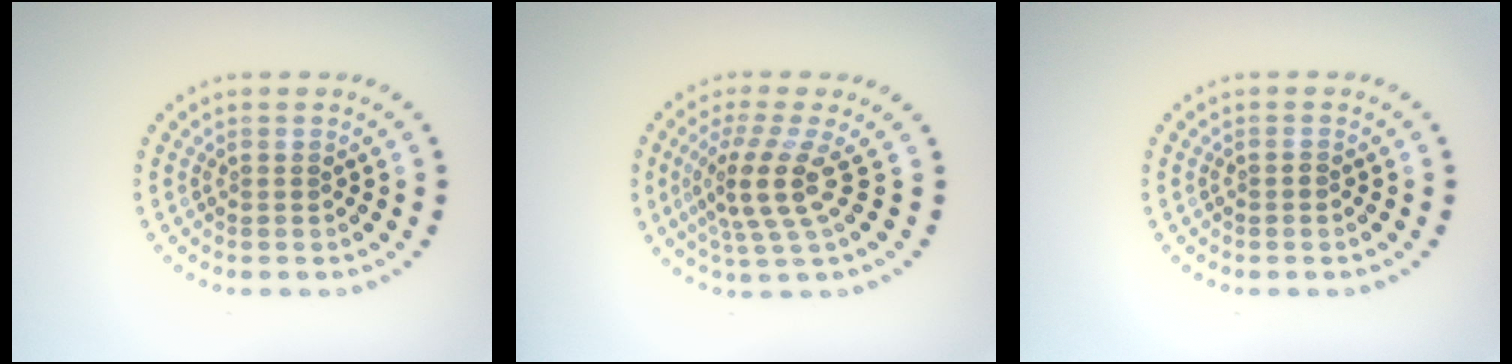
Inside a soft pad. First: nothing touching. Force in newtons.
{"total": 4.1, "press": 3.0, "slide": 2.9}
{"total": 0.7, "press": 0.7, "slide": 0.1}